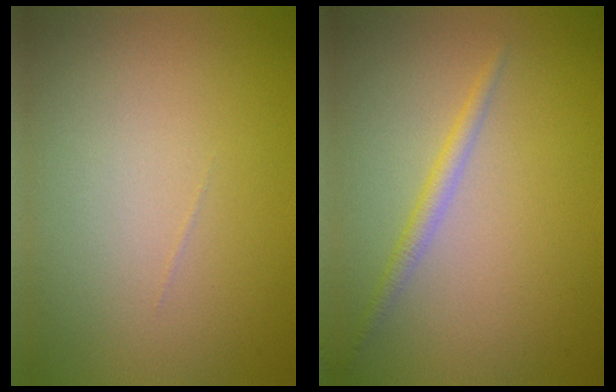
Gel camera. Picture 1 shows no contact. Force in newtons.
{"total": 1.5, "press": 1.5, "slide": 0.1}